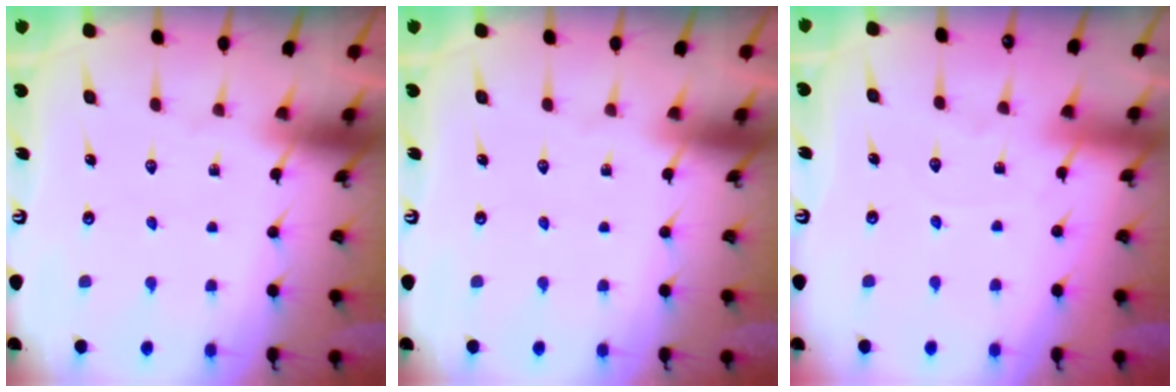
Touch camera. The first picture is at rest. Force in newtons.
{"total": 0.0}
{"total": 2.7, "press": 2.7, "slide": 0.1}